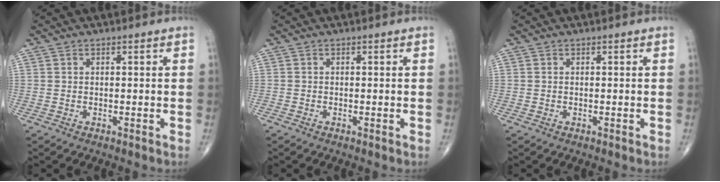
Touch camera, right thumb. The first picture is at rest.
{"total": 0.0}
{"total": 0.0}